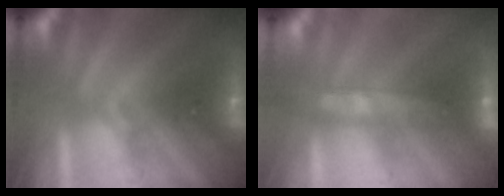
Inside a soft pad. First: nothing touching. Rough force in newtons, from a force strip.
{"total": 5.8}